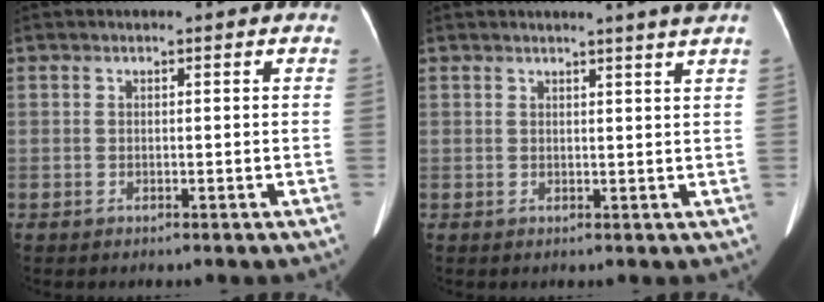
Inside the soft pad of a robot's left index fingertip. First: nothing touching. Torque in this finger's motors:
{"motor_torque": [0.27, -0.82, -0.04, 0.01]}